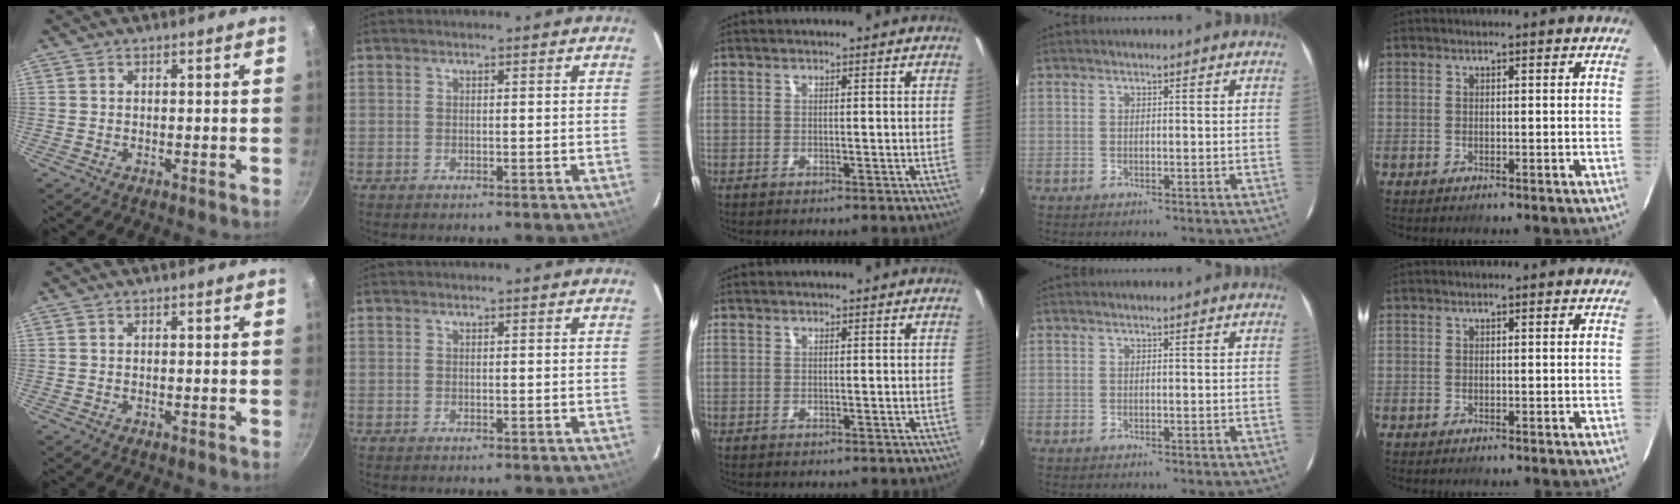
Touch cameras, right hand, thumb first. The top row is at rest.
{}